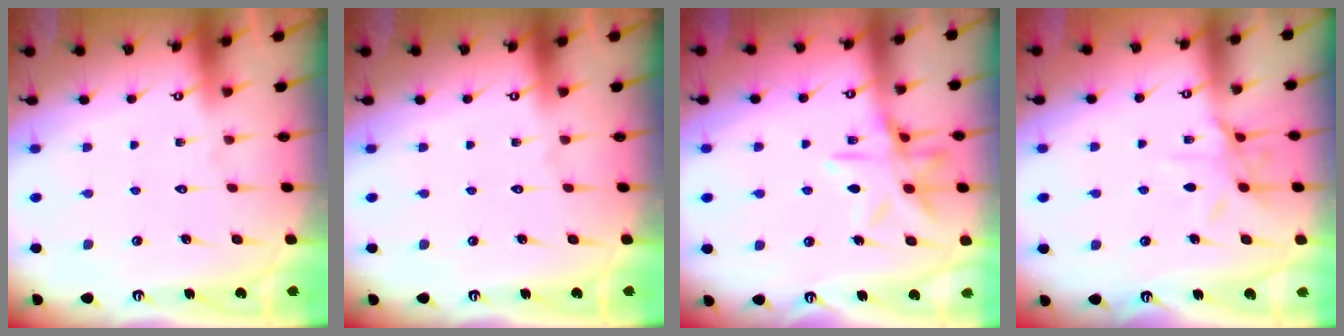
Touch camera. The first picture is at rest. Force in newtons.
{"total": 0.0}
{"total": 12.4, "press": 12.4, "slide": 0.8}
{"total": 9.0, "press": 9.0, "slide": 0.6}